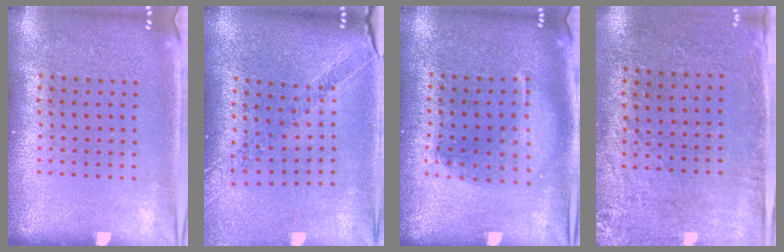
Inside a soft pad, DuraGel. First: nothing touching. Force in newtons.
{"total": 1.2, "press": 1.2, "slide": 0.2}
{"total": 1.4, "press": 1.3, "slide": 0.4}
{"total": 2.8, "press": 2.3, "slide": 1.6}